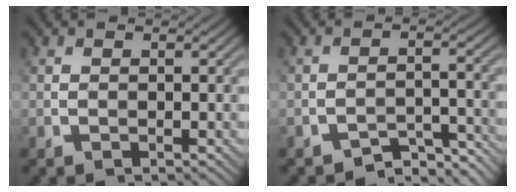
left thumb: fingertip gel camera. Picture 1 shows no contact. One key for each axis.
{"total": 4.9, "fx": -4.4, "fy": 1.1, "fz": 1.7, "tx": -0.025, "ty": 0.004, "tz": -0.066}